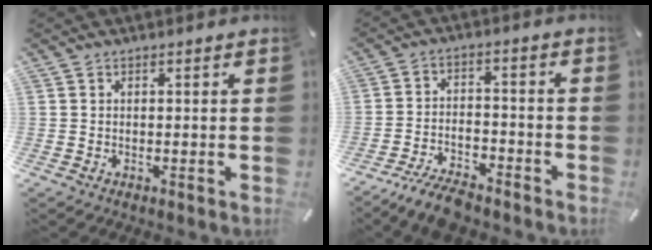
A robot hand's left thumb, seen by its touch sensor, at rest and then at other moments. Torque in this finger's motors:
{"motor_torque": [-0.73, 0.82, 0.15, 0.13, 0.11]}